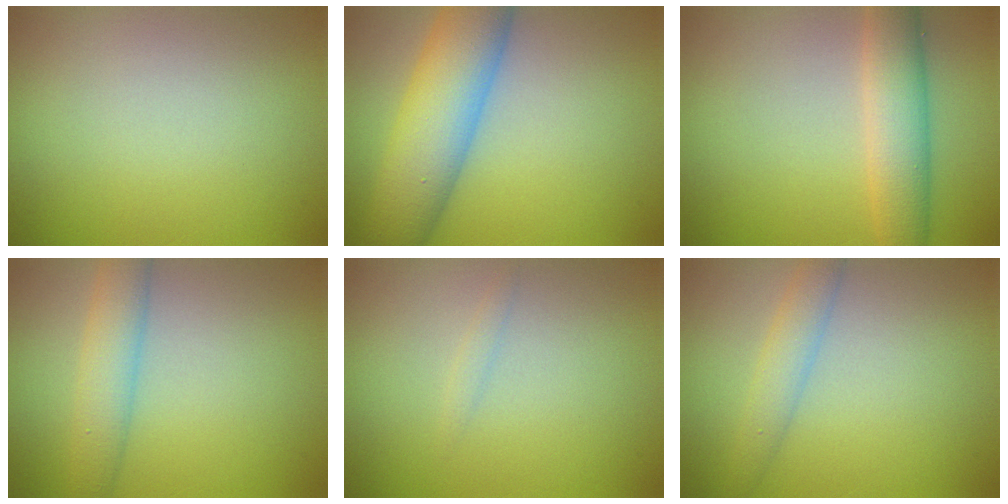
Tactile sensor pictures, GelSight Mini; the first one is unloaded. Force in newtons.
{"total": 9.2, "press": 9.2, "slide": 0.3}
{"total": 4.6, "press": 4.6, "slide": 0.1}
{"total": 3.8, "press": 3.8, "slide": 0.1}
{"total": 0.6, "press": 0.6, "slide": 0.1}
{"total": 2.5, "press": 2.5, "slide": 0.1}